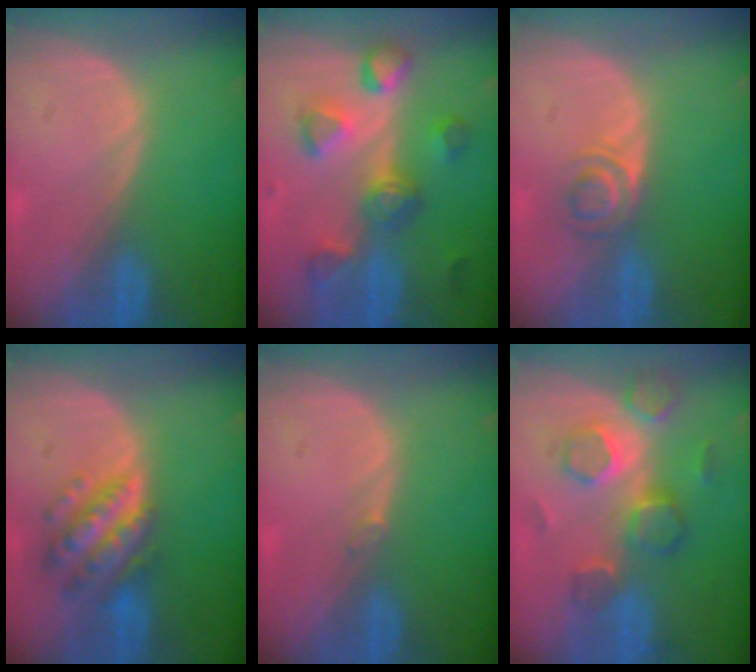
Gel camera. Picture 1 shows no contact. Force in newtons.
{"total": 8.2, "press": 8.0, "slide": 1.9}
{"total": 3.5, "press": 3.4, "slide": 0.9}
{"total": 7.6, "press": 7.6, "slide": 0.6}
{"total": 0.5, "press": 0.5, "slide": 0.1}
{"total": 8.9, "press": 7.8, "slide": 4.3}